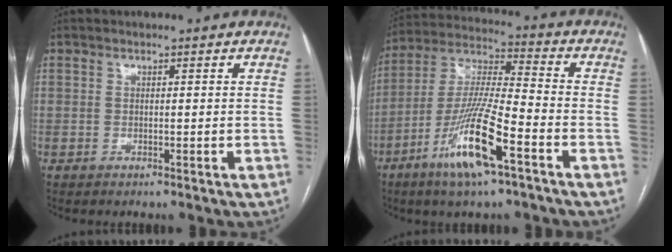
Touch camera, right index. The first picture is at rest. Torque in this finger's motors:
{"motor_torque": [1.77, -0.37, 0.95, 0.21]}